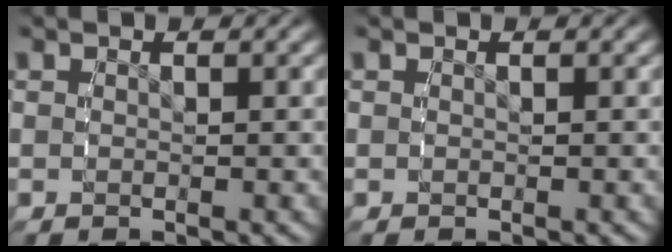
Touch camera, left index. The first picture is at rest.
{"total": 0.0}